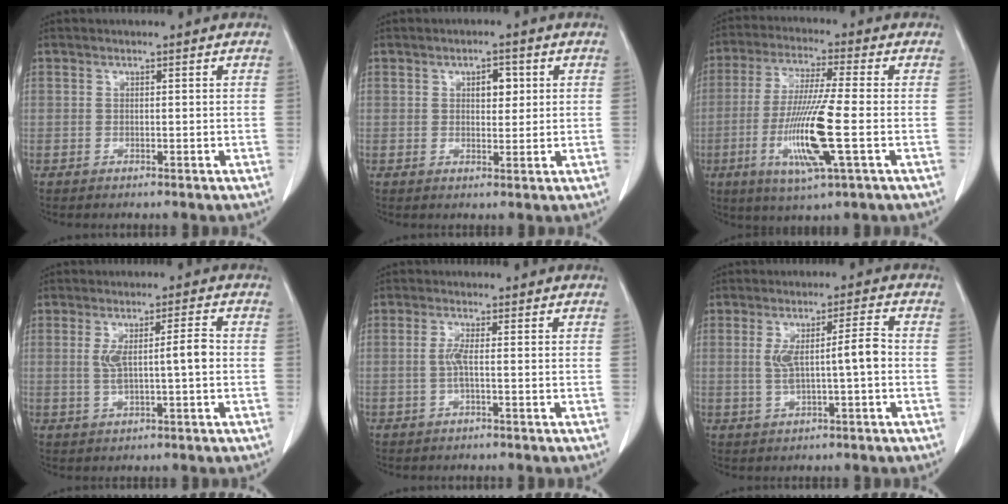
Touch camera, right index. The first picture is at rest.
{"total": 3.1, "force": [1.0, 1.6, 2.5], "torque": [-0.037, 0.002, 0.016]}
{"total": 12.9, "force": [-3.3, 0.2, 12.4], "torque": [-0.254, -0.020, -0.066]}
{"total": 5.5, "force": [0.0, 0.4, 5.4], "torque": [-0.099, 0.009, 0.005]}
{"total": 2.1, "force": [-0.3, -0.1, 2.1], "torque": [-0.046, -0.001, -0.007]}
{"total": 6.2, "force": [-0.2, 0.4, 6.2], "torque": [-0.113, 0.013, 0.001]}